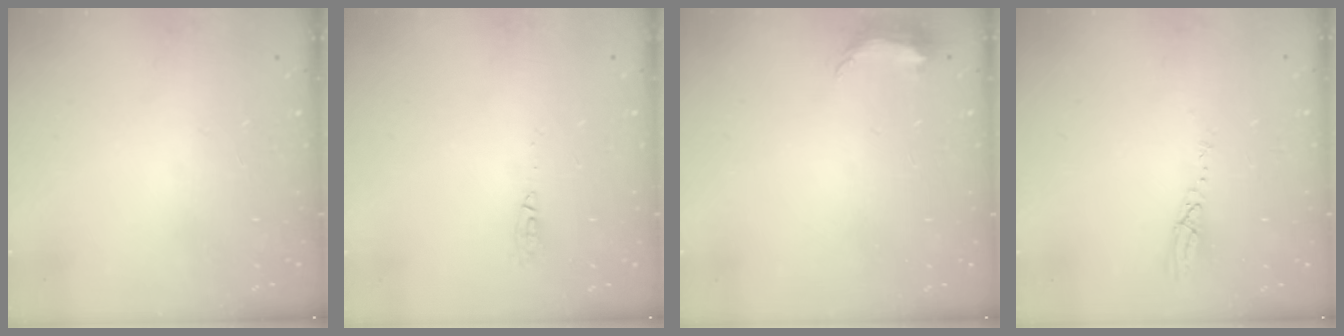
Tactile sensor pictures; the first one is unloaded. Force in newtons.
{"total": 12.4, "press": 5.3, "slide": 11.2}
{"total": 6.3, "press": 6.2, "slide": 1.2}
{"total": 3.7, "press": 3.7, "slide": 0.1}